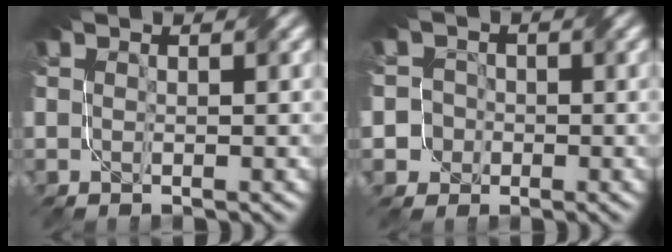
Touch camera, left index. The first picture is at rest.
{"total": 3.7, "force": [-1.5, 3.3, 0.5], "torque": [0.008, 0.018, -0.050]}